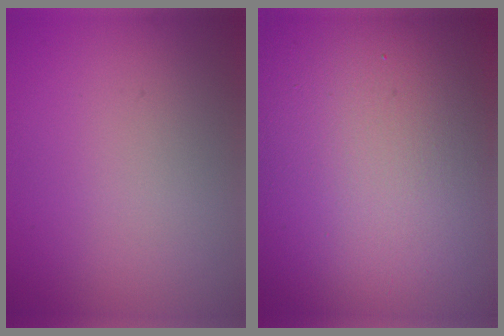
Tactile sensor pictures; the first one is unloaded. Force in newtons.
{"total": 24.8, "press": 24.8, "slide": 1.1}